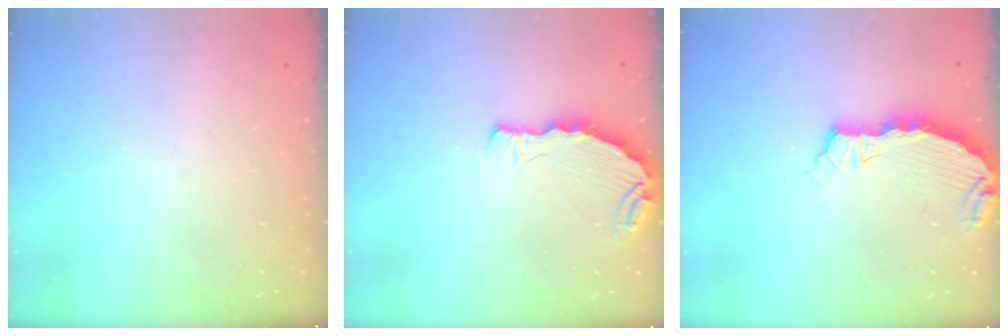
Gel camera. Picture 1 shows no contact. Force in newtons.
{"total": 7.2, "press": 5.7, "slide": 4.4}
{"total": 5.1, "press": 5.1, "slide": 0.1}